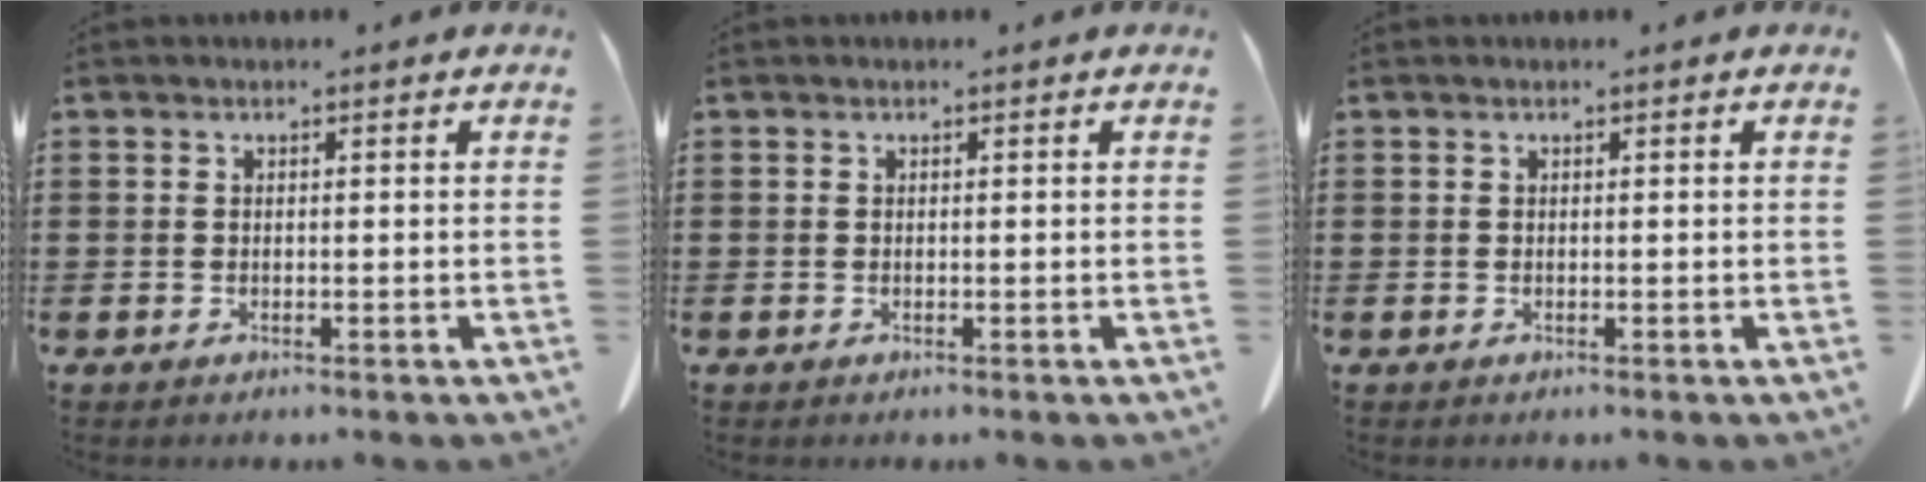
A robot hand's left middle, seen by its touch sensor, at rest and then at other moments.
{"total": 0.0}
{"total": 0.0}